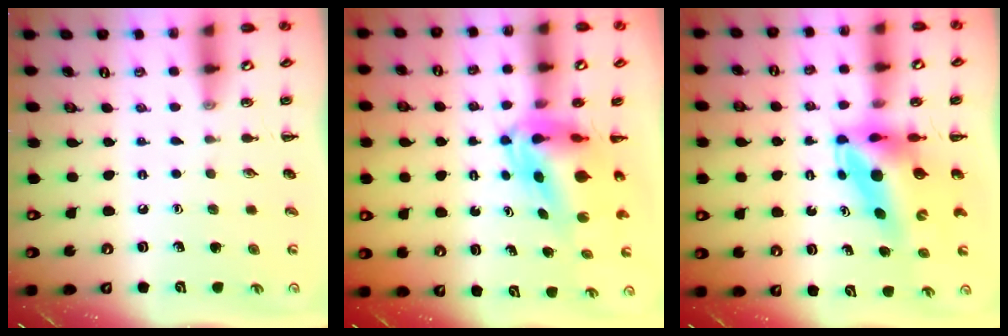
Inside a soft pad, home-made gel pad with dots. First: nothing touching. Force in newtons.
{"total": 6.7, "press": 6.3, "slide": 2.2}
{"total": 7.5, "press": 7.2, "slide": 2.0}